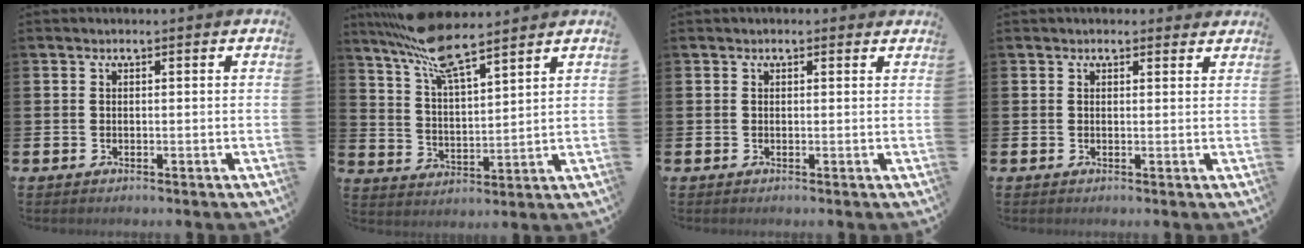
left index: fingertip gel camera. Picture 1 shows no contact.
{"total": 9.5, "force": [8.3, 1.6, 4.3], "torque": [-0.116, -0.031, 0.151]}
{"total": 0.6, "force": [0.5, 0.2, 0.1], "torque": [0.005, 0.001, 0.007]}
{"total": 1.2, "force": [1.1, 0.4, 0.1], "torque": [0.004, 0.001, 0.020]}